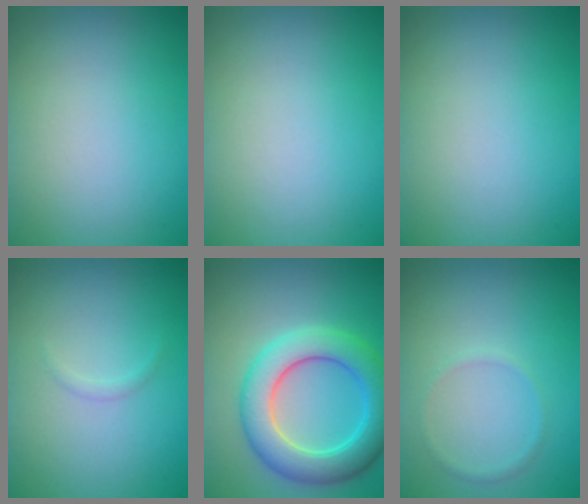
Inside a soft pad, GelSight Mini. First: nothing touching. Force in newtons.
{"total": 0.0}
{"total": 0.0}
{"total": 0.5, "press": 0.5, "slide": 0.0}
{"total": 6.8, "press": 6.8, "slide": 0.3}
{"total": 0.8, "press": 0.8, "slide": 0.1}